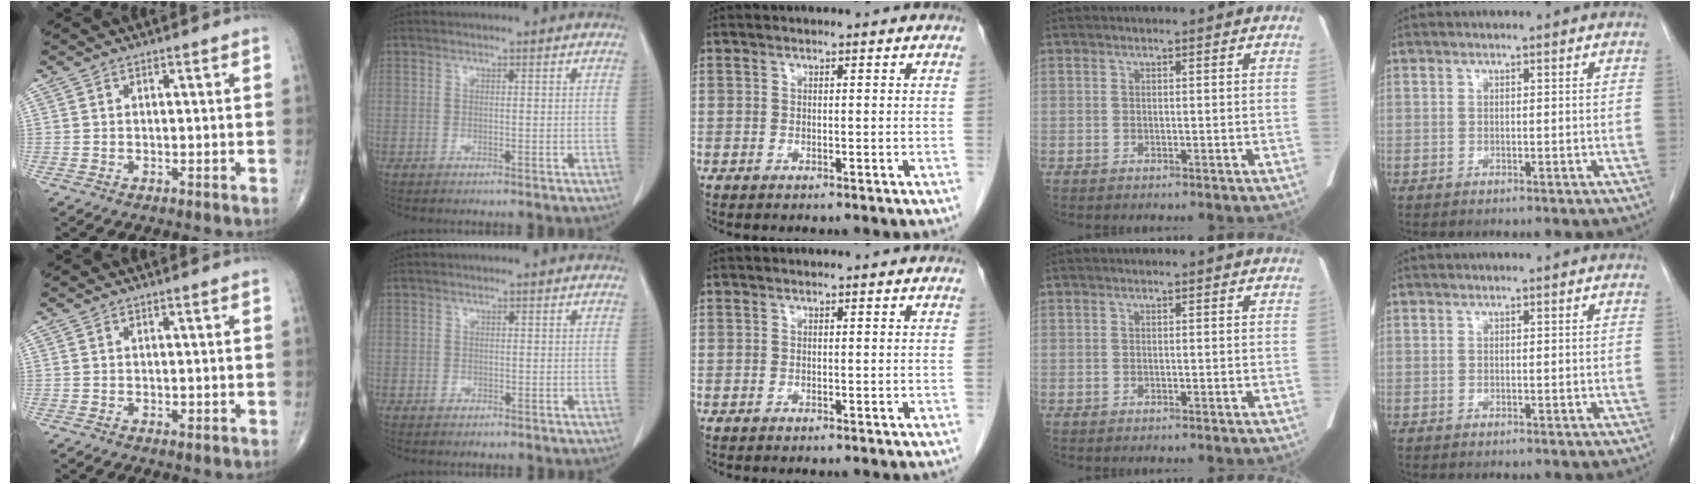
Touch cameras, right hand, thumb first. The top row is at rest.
{"thumb": {"total": 0.7, "force": [-0.1, 0.5, 0.5], "torque": [-0.004, -0.001, -0.002]}, "index": {"total": 0.7, "force": [-0.2, 0.7, 0.1], "torque": [-0.001, 0.004, -0.004]}}